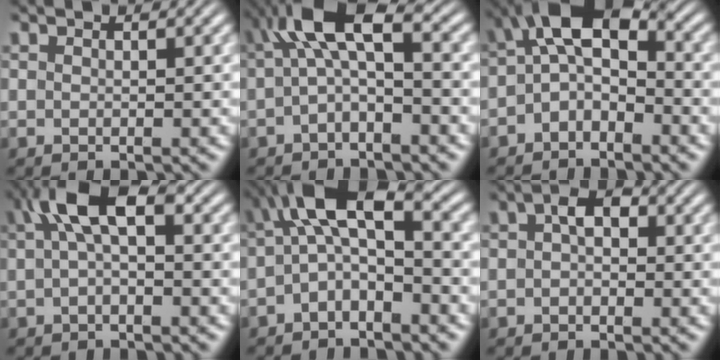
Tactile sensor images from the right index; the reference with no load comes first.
{"total": 7.0, "force": [1.2, 3.4, 6.0], "torque": [-0.114, 0.001, 0.017]}
{"total": 7.9, "force": [0.7, 5.4, 5.8], "torque": [-0.103, -0.016, 0.004]}
{"total": 7.0, "force": [1.9, 3.3, 5.9], "torque": [-0.108, 0.010, 0.026]}
{"total": 7.8, "force": [0.7, 4.6, 6.3], "torque": [-0.120, -0.008, 0.007]}
{"total": 3.8, "force": [0.9, 2.4, 2.8], "torque": [-0.036, 0.005, 0.006]}